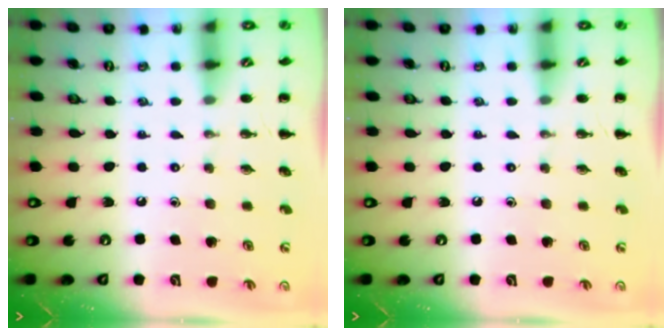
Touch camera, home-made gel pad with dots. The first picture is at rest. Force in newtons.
{"total": 0.0}